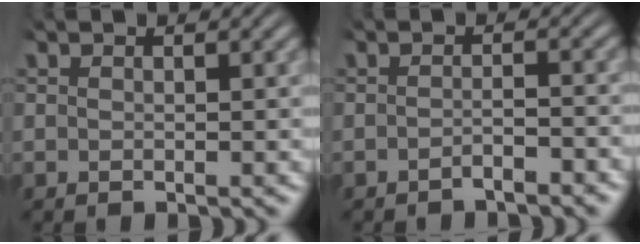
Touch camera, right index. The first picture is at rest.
{"total": 1.6, "force": [-1.5, -0.1, 0.6], "torque": [-0.003, -0.001, -0.029]}